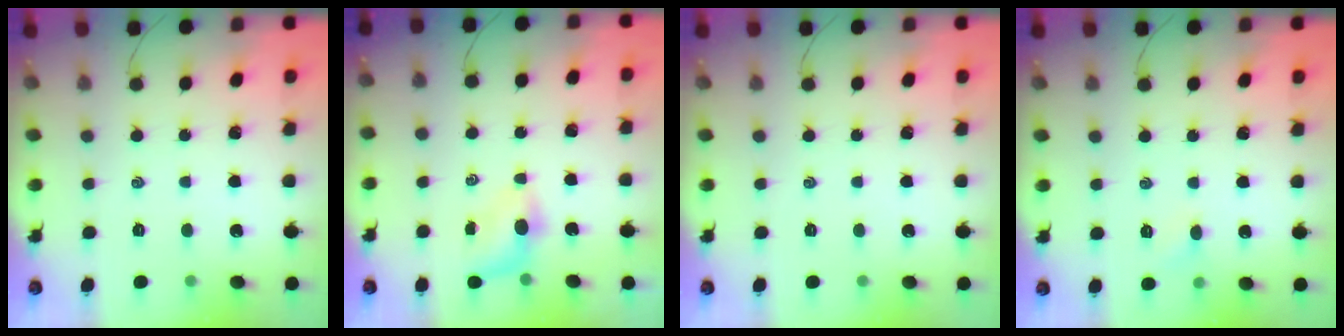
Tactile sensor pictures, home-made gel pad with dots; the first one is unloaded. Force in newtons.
{"total": 4.0, "press": 3.9, "slide": 1.0}
{"total": 0.0}
{"total": 2.5, "press": 2.4, "slide": 0.7}